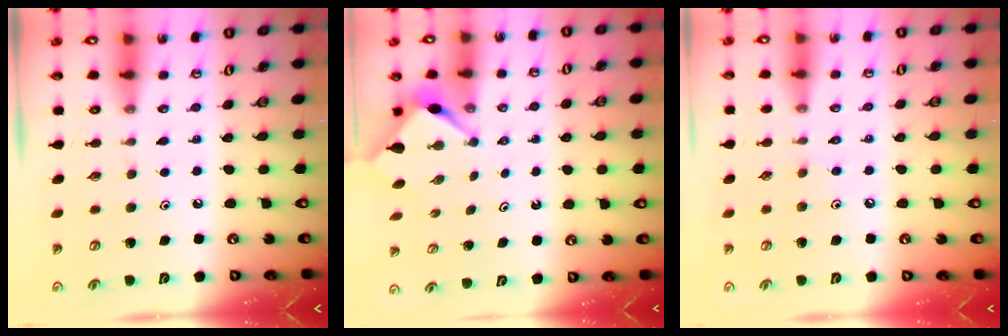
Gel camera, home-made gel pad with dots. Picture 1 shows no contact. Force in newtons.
{"total": 2.9, "press": 2.8, "slide": 0.3}
{"total": 2.8, "press": 2.8, "slide": 0.5}